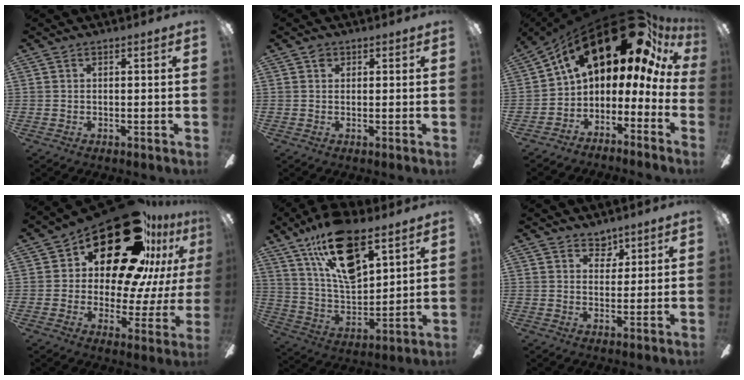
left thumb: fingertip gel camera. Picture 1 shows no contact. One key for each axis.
{"total": 1.6, "fx": 0.8, "fy": 1.2, "fz": 0.8, "tx": -0.010, "ty": 0.000, "tz": 0.012}
{"total": 24.1, "fx": 14.9, "fy": 11.3, "fz": 15.2, "tx": -0.237, "ty": -0.101, "tz": 0.282}
{"total": 26.7, "fx": 15.6, "fy": 12.8, "fz": 17.5, "tx": -0.266, "ty": -0.092, "tz": 0.271}
{"total": 20.1, "fx": 12.6, "fy": 8.9, "fz": 12.9, "tx": -0.232, "ty": -0.063, "tz": 0.220}
{"total": 4.2, "fx": 3.3, "fy": 2.4, "fz": 0.8, "tx": -0.004, "ty": -0.016, "tz": 0.058}